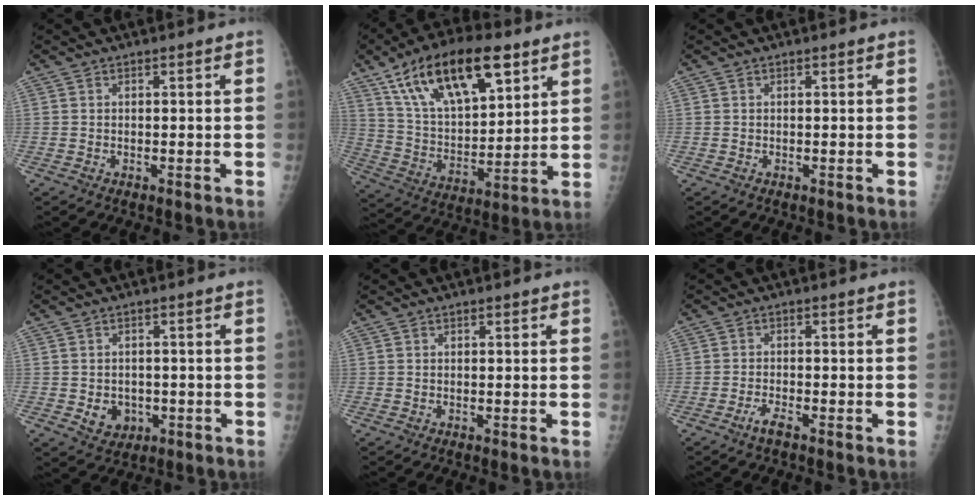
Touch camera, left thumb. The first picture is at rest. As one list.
[{"total": 22.6, "force": [12.5, 10.0, 15.9], "torque": [-0.245, -0.033, 0.225]}, {"total": 0.0}, {"total": 4.8, "force": [-1.0, 4.0, 2.3], "torque": [-0.017, 0.002, -0.003]}, {"total": 0.8, "force": [0.5, 0.6, 0.3], "torque": [0.003, -0.002, 0.004]}, {"total": 2.3, "force": [-1.6, 0.4, 1.6], "torque": [-0.041, 0.004, -0.035]}]